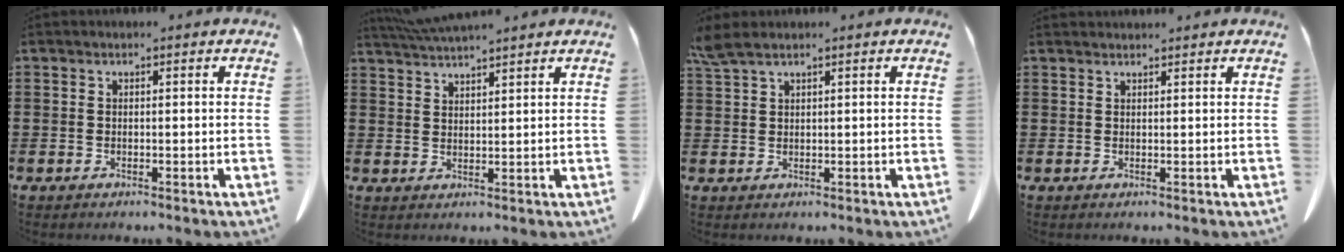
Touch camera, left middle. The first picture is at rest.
{"total": 4.0, "force": [3.8, 0.0, 1.2], "torque": [-0.035, -0.009, 0.071]}
{"total": 2.5, "force": [2.0, 0.3, 1.5], "torque": [-0.037, -0.001, 0.039]}
{"total": 1.1, "force": [1.1, 0.1, 0.1], "torque": [-0.003, 0.000, 0.021]}